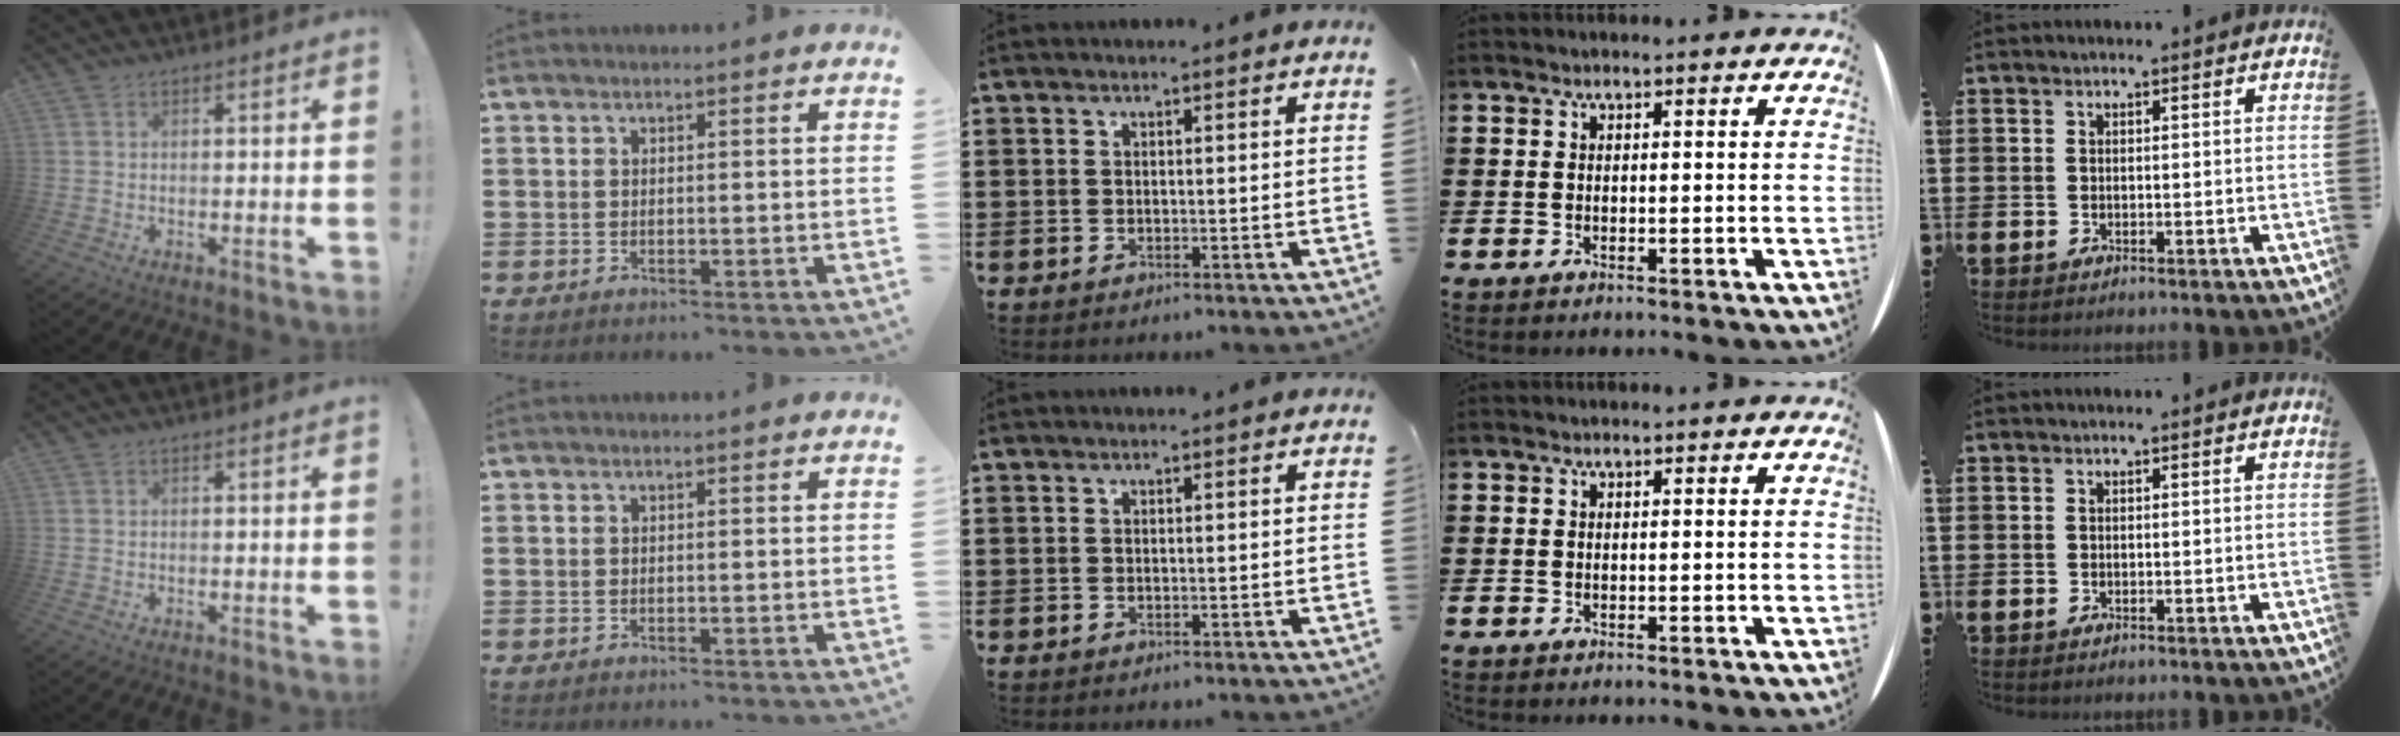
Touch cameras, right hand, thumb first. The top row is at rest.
{}